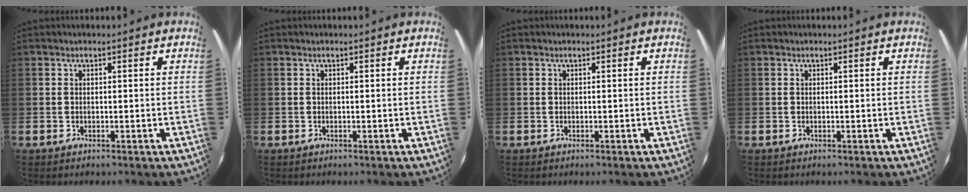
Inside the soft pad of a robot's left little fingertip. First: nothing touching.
{"total": 0.0}
{"total": 0.0}
{"total": 0.0}